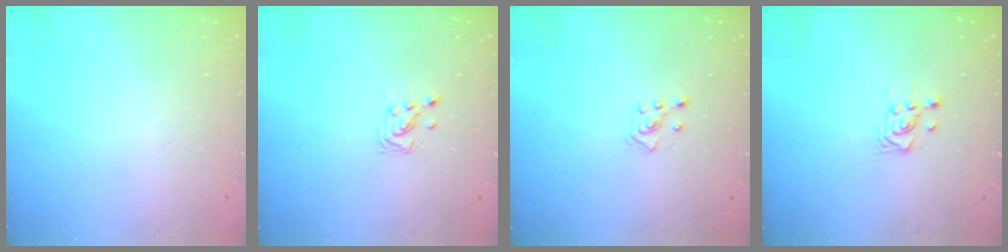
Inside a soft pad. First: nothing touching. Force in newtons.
{"total": 2.9, "press": 2.9, "slide": 0.3}
{"total": 2.8, "press": 2.7, "slide": 0.5}
{"total": 3.6, "press": 3.4, "slide": 1.4}